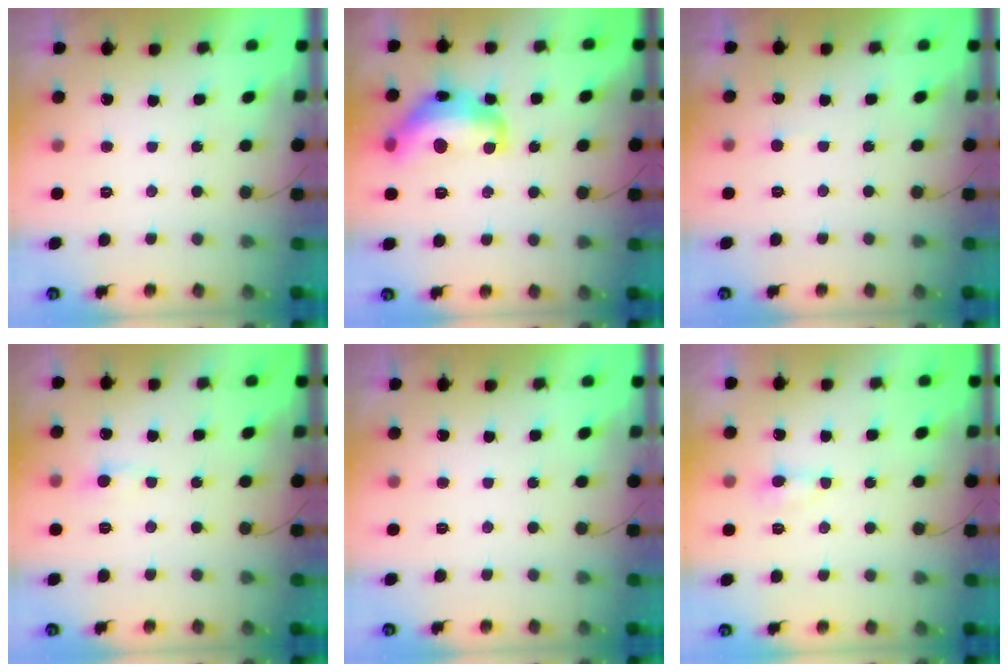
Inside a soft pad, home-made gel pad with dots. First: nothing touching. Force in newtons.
{"total": 15.0, "press": 14.9, "slide": 1.2}
{"total": 2.9, "press": 2.9, "slide": 0.3}
{"total": 3.5, "press": 3.5, "slide": 0.4}
{"total": 0.0}
{"total": 3.5, "press": 3.5, "slide": 0.5}